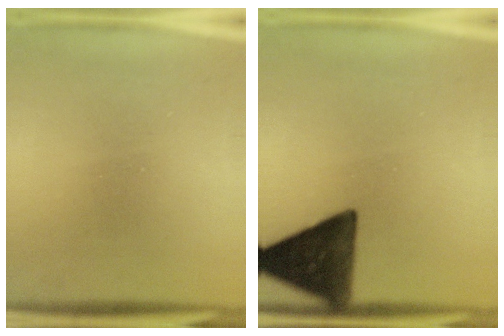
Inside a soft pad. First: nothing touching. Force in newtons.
{"total": 14.5}